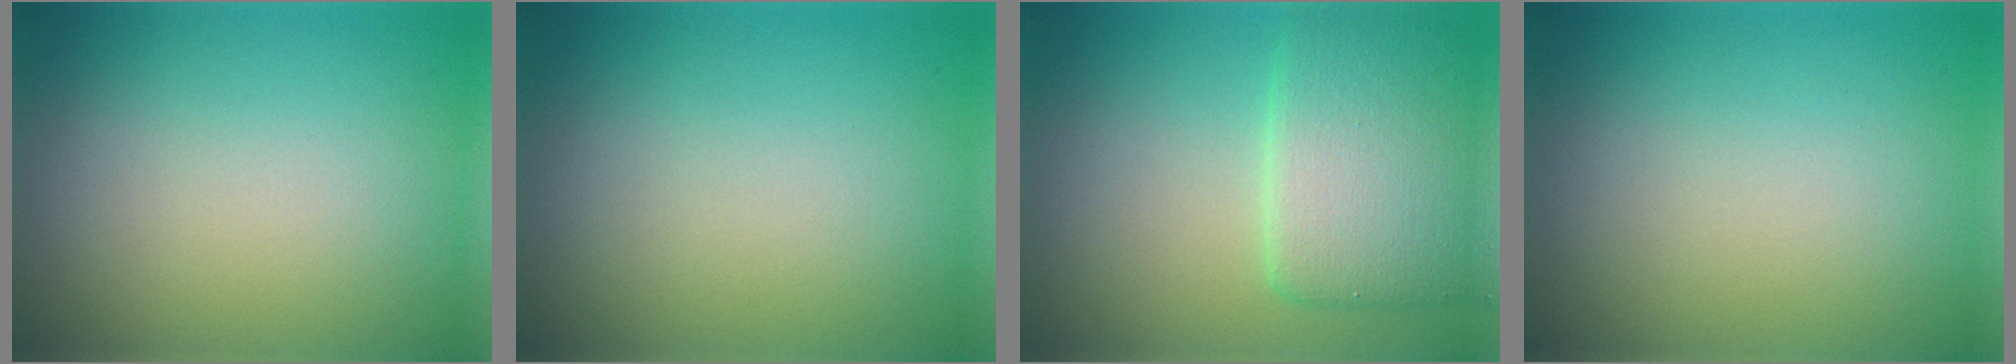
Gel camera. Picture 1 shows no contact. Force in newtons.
{"total": 0.0}
{"total": 5.9, "press": 5.9, "slide": 0.2}
{"total": 0.0}